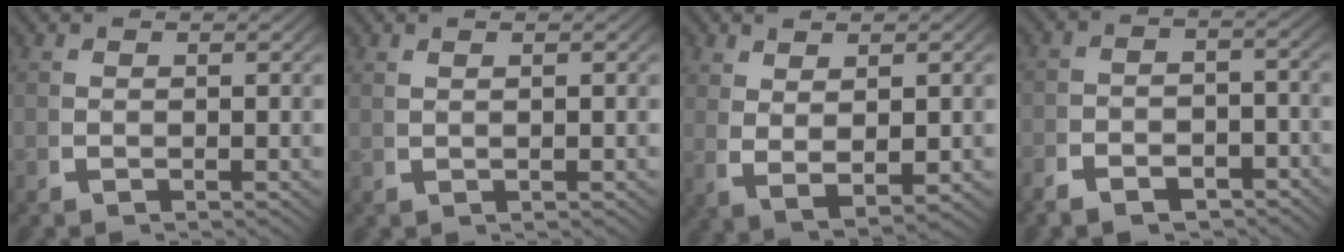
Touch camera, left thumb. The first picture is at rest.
{"total": 1.1, "force": [0.6, -0.4, 0.8], "torque": [-0.018, 0.003, 0.017]}
{"total": 4.6, "force": [0.5, 2.3, 4.0], "torque": [-0.090, -0.019, 0.031]}
{"total": 3.2, "force": [-2.7, 1.3, 1.1], "torque": [-0.007, -0.008, -0.050]}